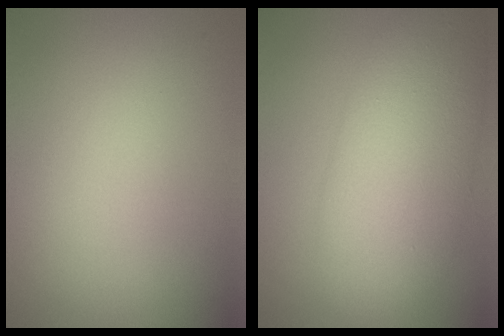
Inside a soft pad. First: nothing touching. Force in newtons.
{"total": 8.6, "press": 8.6, "slide": 0.2}